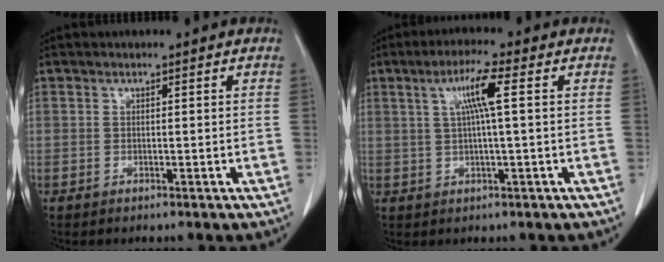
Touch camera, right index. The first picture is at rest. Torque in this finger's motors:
{"motor_torque": [0.78, 0.05, 0.37, 0.11]}